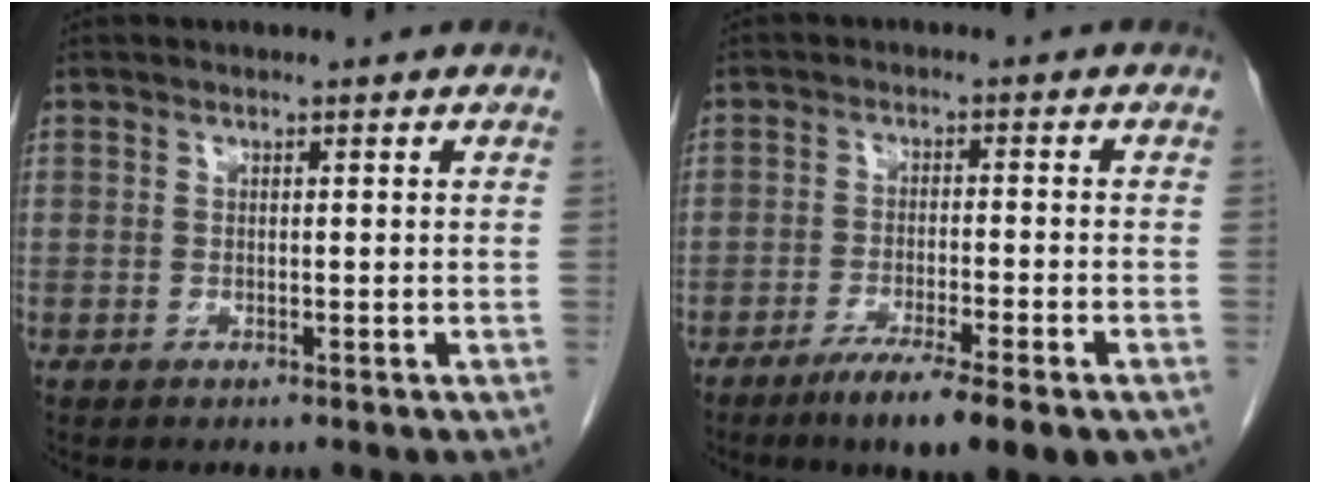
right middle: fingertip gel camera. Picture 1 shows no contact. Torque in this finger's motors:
{"motor_torque": [1.13, -1.01, 0.16, 0.06]}